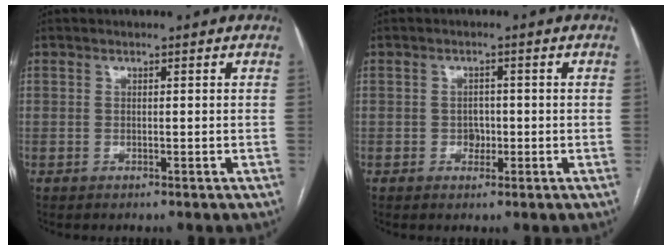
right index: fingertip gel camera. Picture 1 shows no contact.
{"total": 2.0, "force": [-0.4, 1.6, 1.1], "torque": [-0.011, 0.007, -0.003]}